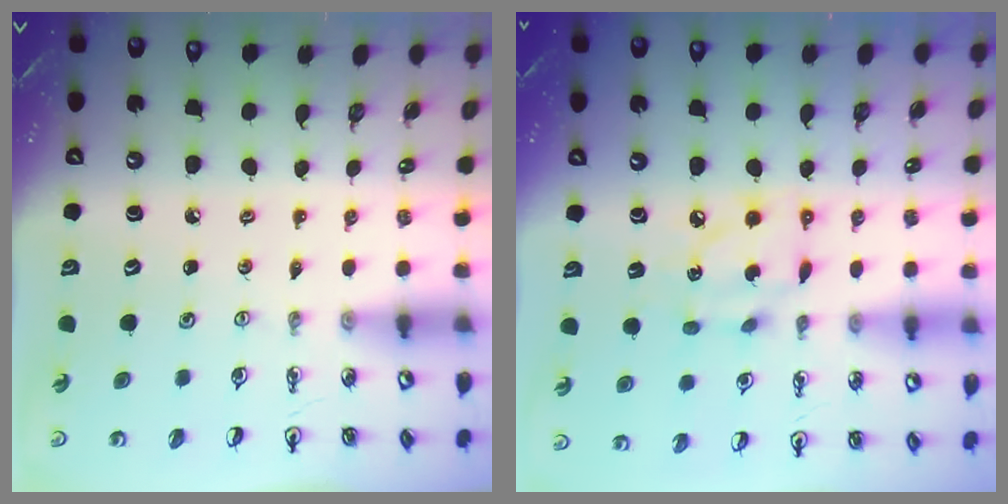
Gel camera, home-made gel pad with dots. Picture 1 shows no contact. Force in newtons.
{"total": 9.4, "press": 9.4, "slide": 0.5}